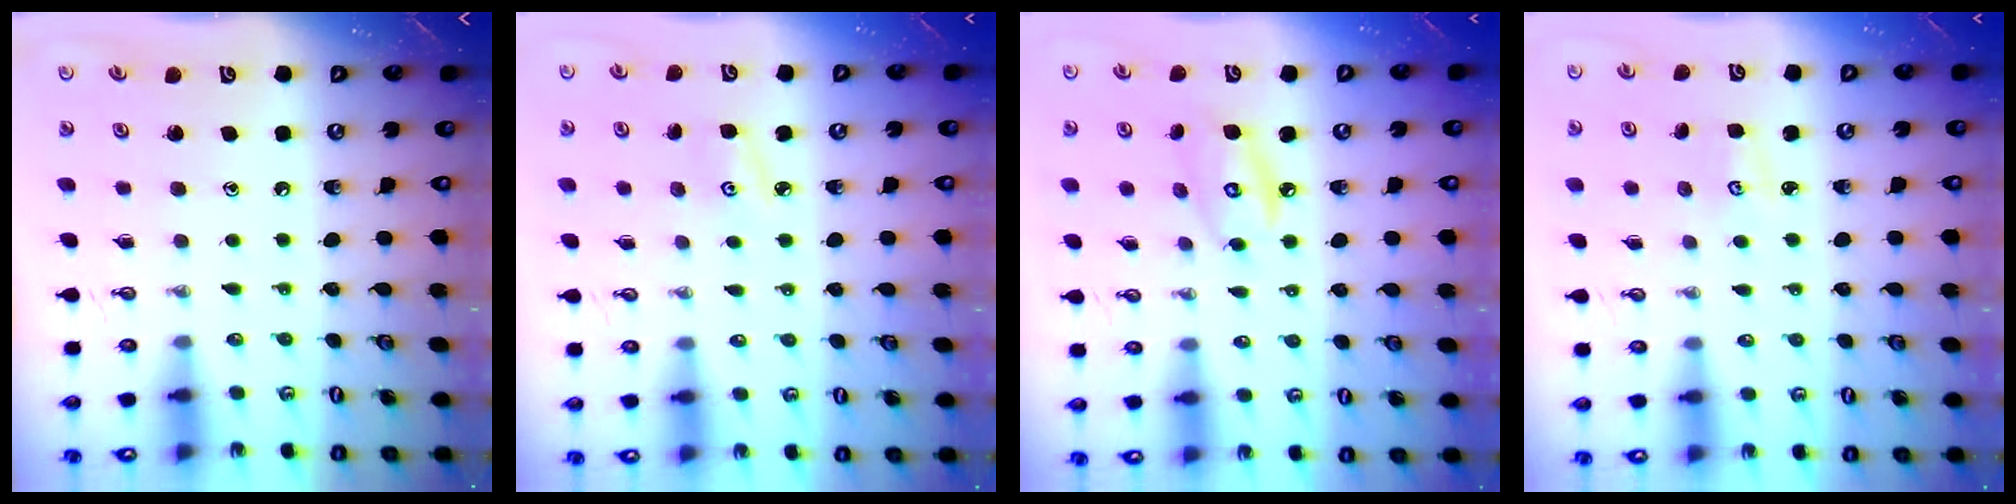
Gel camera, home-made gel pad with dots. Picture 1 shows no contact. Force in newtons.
{"total": 3.6, "press": 3.6, "slide": 0.5}
{"total": 7.4, "press": 7.4, "slide": 0.5}
{"total": 2.0, "press": 2.0, "slide": 0.4}